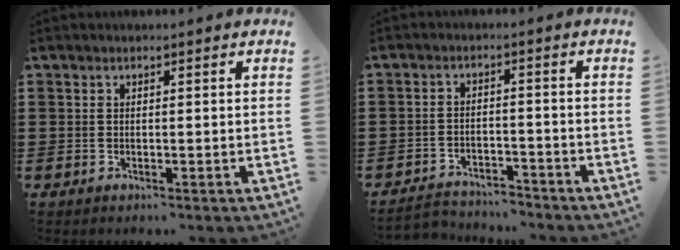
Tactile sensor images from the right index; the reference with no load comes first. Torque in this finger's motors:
{"motor_torque": [-0.74, 0.23, -1.05, -0.21]}